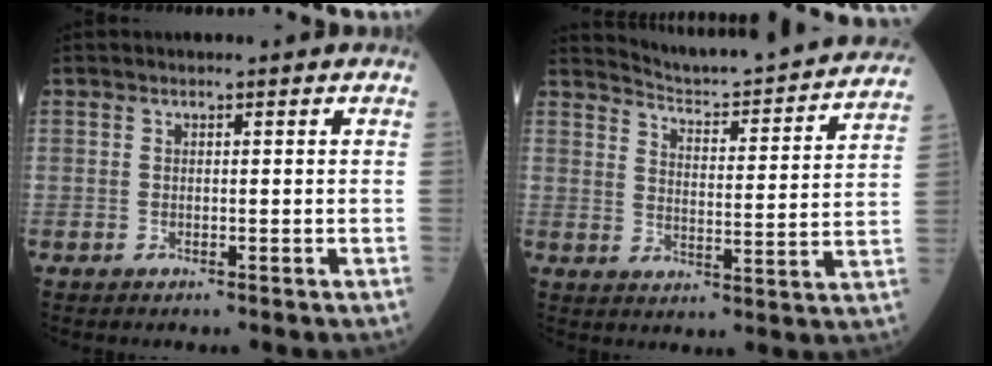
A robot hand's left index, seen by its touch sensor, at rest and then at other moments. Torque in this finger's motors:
{"motor_torque": [0.43, -0.68, 0.00, 0.01]}